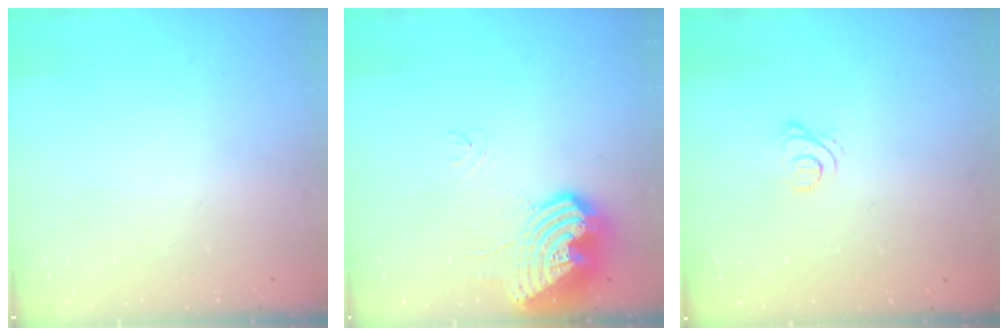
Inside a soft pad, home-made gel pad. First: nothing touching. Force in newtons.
{"total": 14.4, "press": 14.2, "slide": 2.2}
{"total": 3.2, "press": 3.2, "slide": 0.5}